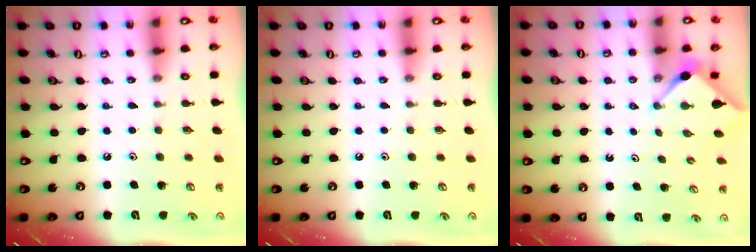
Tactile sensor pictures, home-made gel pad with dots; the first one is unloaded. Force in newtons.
{"total": 0.0}
{"total": 3.0, "press": 3.0, "slide": 0.3}